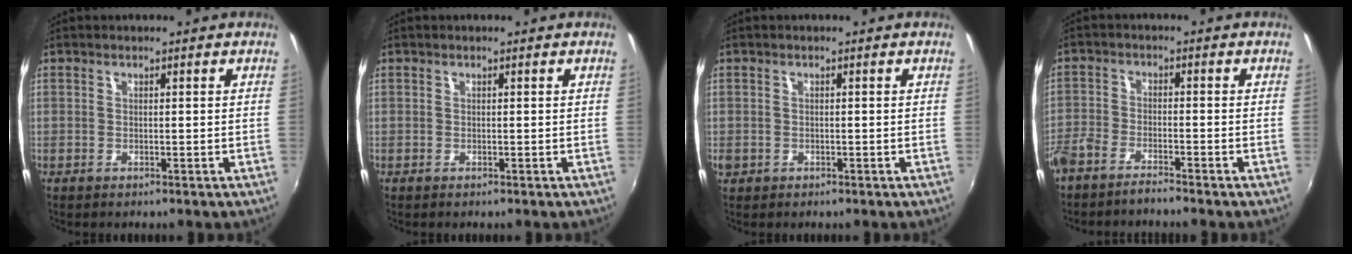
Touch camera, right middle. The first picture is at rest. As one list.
[{"total": 0.0}, {"total": 1.6, "force": [-0.5, 1.4, 0.6], "torque": [-0.012, -0.003, -0.010]}, {"total": 5.2, "force": [-4.5, 1.0, 2.4], "torque": [-0.069, -0.010, -0.090]}]